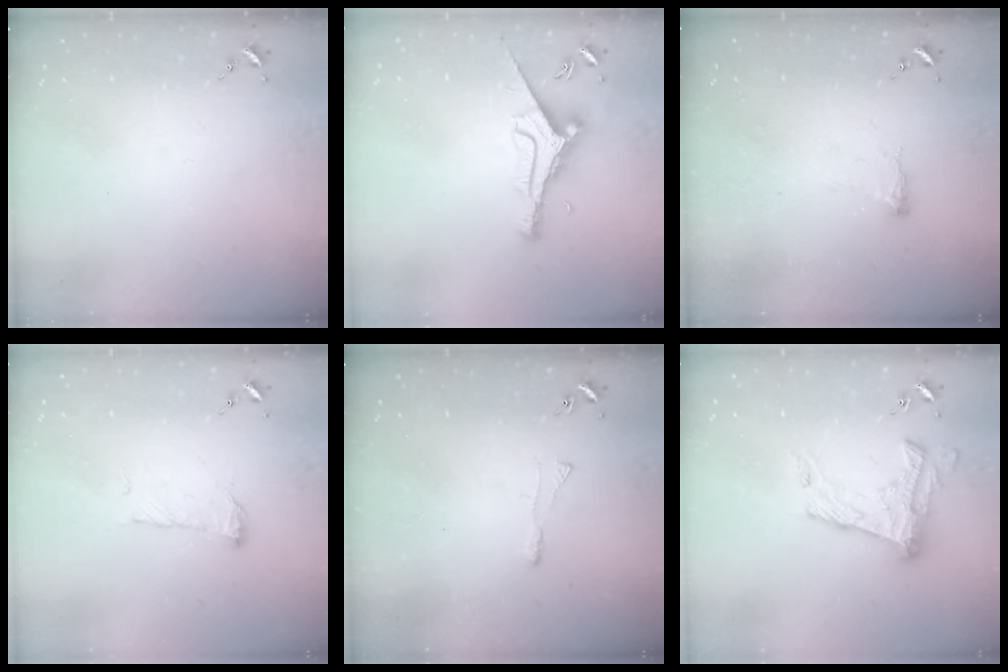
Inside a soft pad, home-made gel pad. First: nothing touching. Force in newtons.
{"total": 9.6, "press": 9.6, "slide": 0.7}
{"total": 5.1, "press": 5.1, "slide": 0.8}
{"total": 7.6, "press": 7.5, "slide": 0.4}
{"total": 2.9, "press": 2.9, "slide": 0.6}
{"total": 15.9, "press": 15.9, "slide": 0.9}